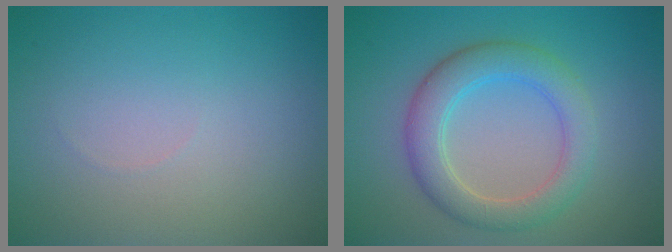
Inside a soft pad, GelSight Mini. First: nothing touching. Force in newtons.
{"total": 4.6, "press": 4.5, "slide": 0.2}